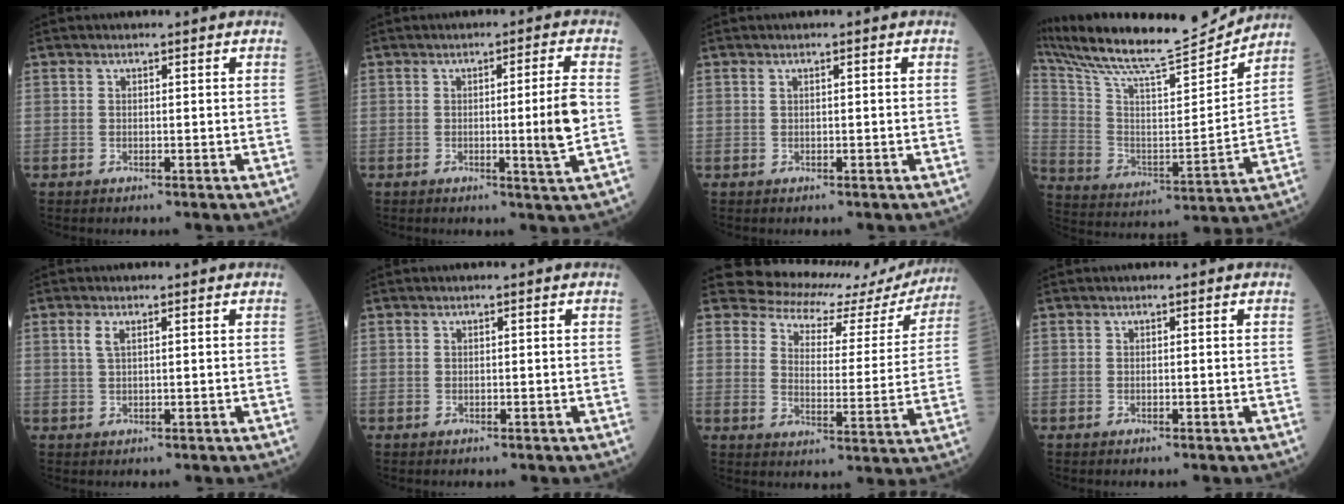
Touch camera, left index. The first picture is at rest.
{"total": 5.4, "force": [-0.6, -1.4, 5.2], "torque": [-0.078, -0.015, -0.010]}
{"total": 0.0}
{"total": 21.4, "force": [20.1, 1.0, 7.2], "torque": [-0.150, -0.036, 0.325]}
{"total": 1.6, "force": [0.6, 0.4, 1.4], "torque": [-0.036, 0.003, 0.014]}
{"total": 0.0}
{"total": 15.9, "force": [14.5, 5.7, 3.0], "torque": [-0.022, -0.033, 0.156]}
{"total": 0.0}